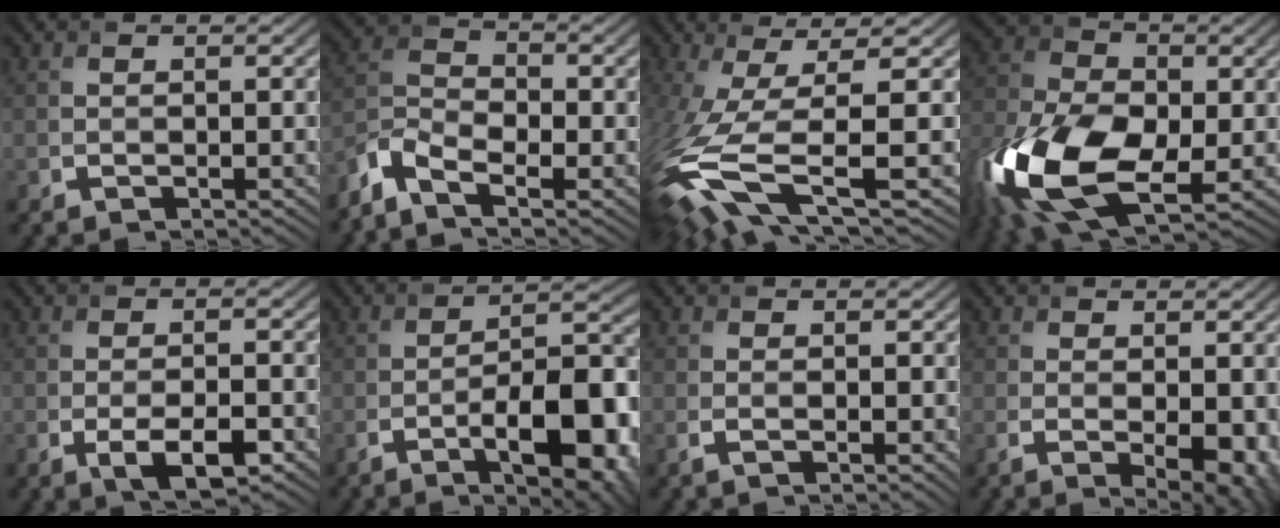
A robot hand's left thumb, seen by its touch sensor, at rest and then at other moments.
{"total": 4.9, "force": [-3.4, 1.7, 3.0], "torque": [-0.076, -0.001, -0.087]}
{"total": 12.4, "force": [-1.8, 3.1, 11.8], "torque": [-0.251, -0.007, -0.022]}
{"total": 17.6, "force": [-5.3, 10.2, 13.3], "torque": [-0.318, -0.034, -0.098]}
{"total": 4.1, "force": [-1.7, 1.4, 3.5], "torque": [-0.065, -0.003, -0.025]}
{"total": 12.5, "force": [-5.9, 3.8, 10.4], "torque": [-0.147, 0.005, -0.090]}
{"total": 0.8, "force": [0.3, 0.2, 0.7], "torque": [-0.015, 0.002, 0.007]}
{"total": 4.6, "force": [-0.6, 1.9, 4.2], "torque": [-0.065, -0.010, 0.004]}